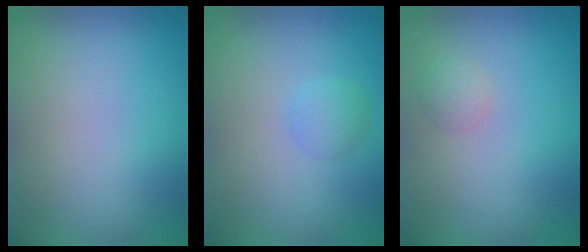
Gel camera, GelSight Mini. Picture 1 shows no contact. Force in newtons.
{"total": 1.3, "press": 1.3, "slide": 0.0}
{"total": 1.1, "press": 1.1, "slide": 0.1}